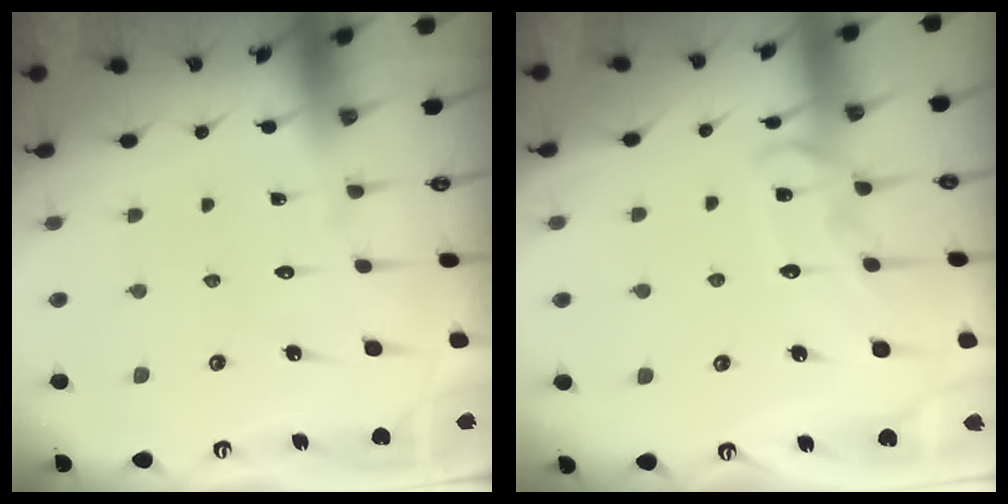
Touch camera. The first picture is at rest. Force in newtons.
{"total": 10.9, "press": 10.8, "slide": 0.7}